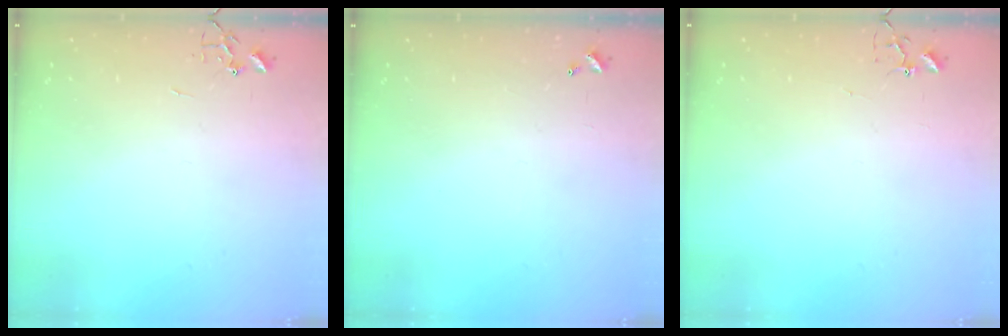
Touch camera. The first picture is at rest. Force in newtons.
{"total": 0.0}
{"total": 3.2, "press": 3.2, "slide": 0.3}